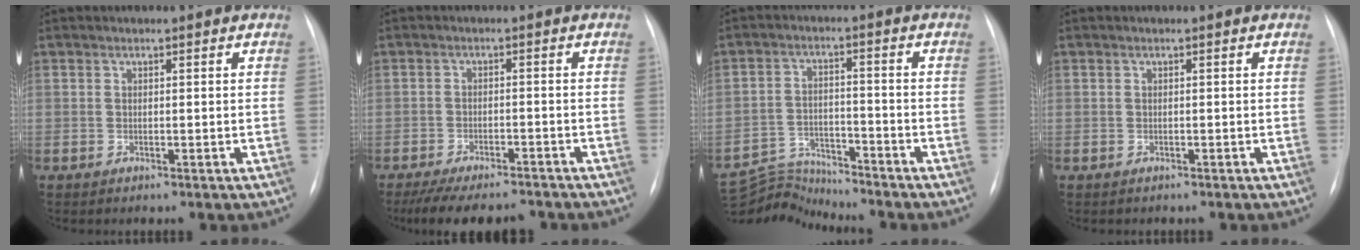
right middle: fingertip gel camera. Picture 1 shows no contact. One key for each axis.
{"total": 11.8, "fx": -10.2, "fy": 3.2, "fz": 5.0, "tx": -0.082, "ty": -0.003, "tz": -0.143}
{"total": 7.6, "fx": -7.5, "fy": 0.1, "fz": -1.2, "tx": 0.010, "ty": 0.014, "tz": -0.134}
{"total": 0.6, "fx": -0.3, "fy": 0.6, "fz": -0.1, "tx": -0.004, "ty": 0.005, "tz": -0.005}